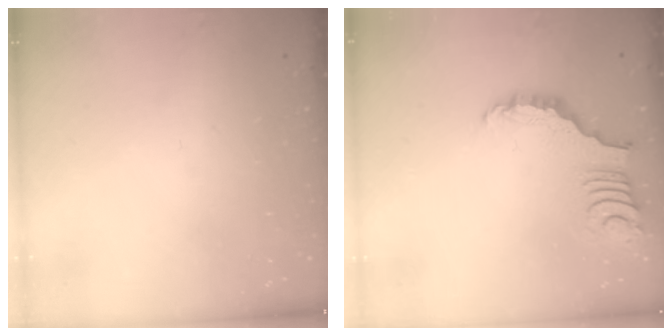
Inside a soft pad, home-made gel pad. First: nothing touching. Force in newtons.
{"total": 3.0, "press": 3.0, "slide": 0.4}